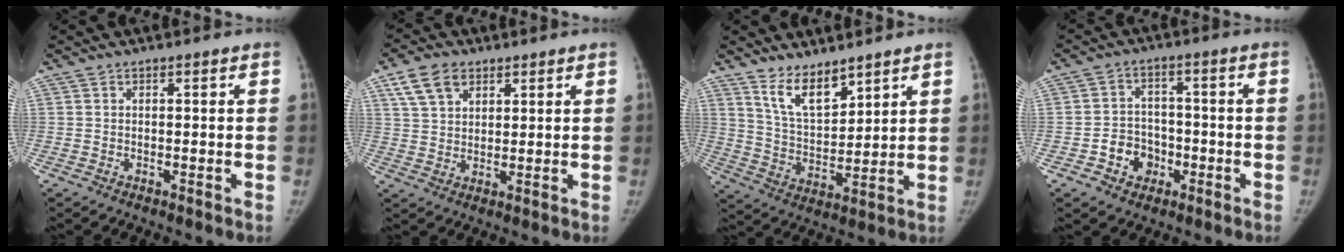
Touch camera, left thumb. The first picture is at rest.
{"total": 7.3, "force": [4.0, 4.8, 3.8], "torque": [-0.054, -0.009, 0.076]}
{"total": 8.9, "force": [6.7, 3.4, 4.7], "torque": [-0.063, -0.055, 0.136]}
{"total": 6.9, "force": [-2.8, 5.8, 2.4], "torque": [-0.007, 0.025, -0.046]}